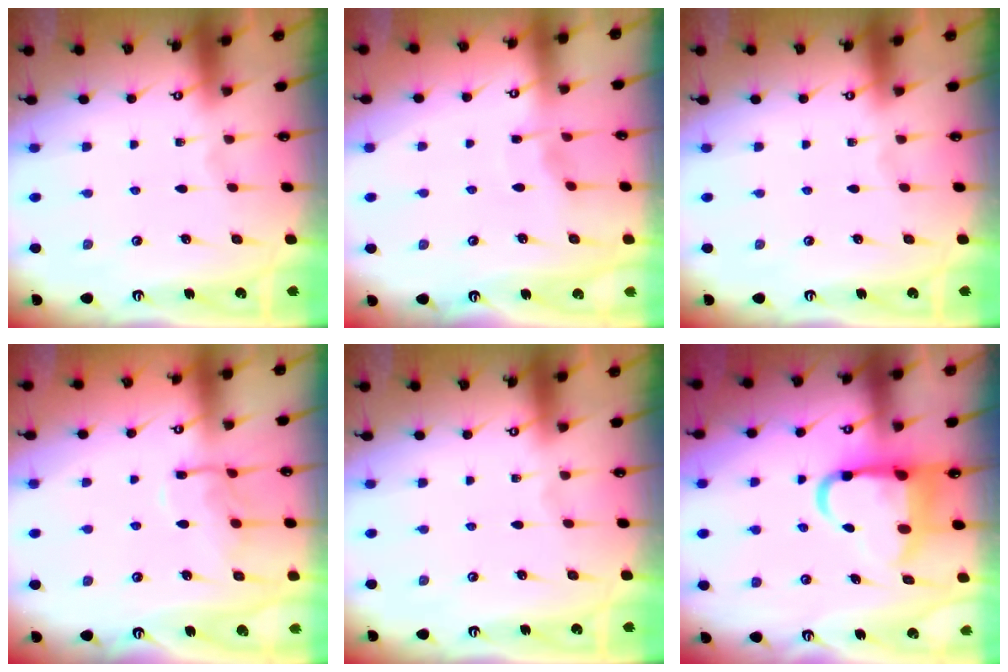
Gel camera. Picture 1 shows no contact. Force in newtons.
{"total": 3.5, "press": 3.5, "slide": 0.5}
{"total": 0.0}
{"total": 9.8, "press": 9.8, "slide": 0.6}
{"total": 0.0}
{"total": 10.7, "press": 10.5, "slide": 2.1}